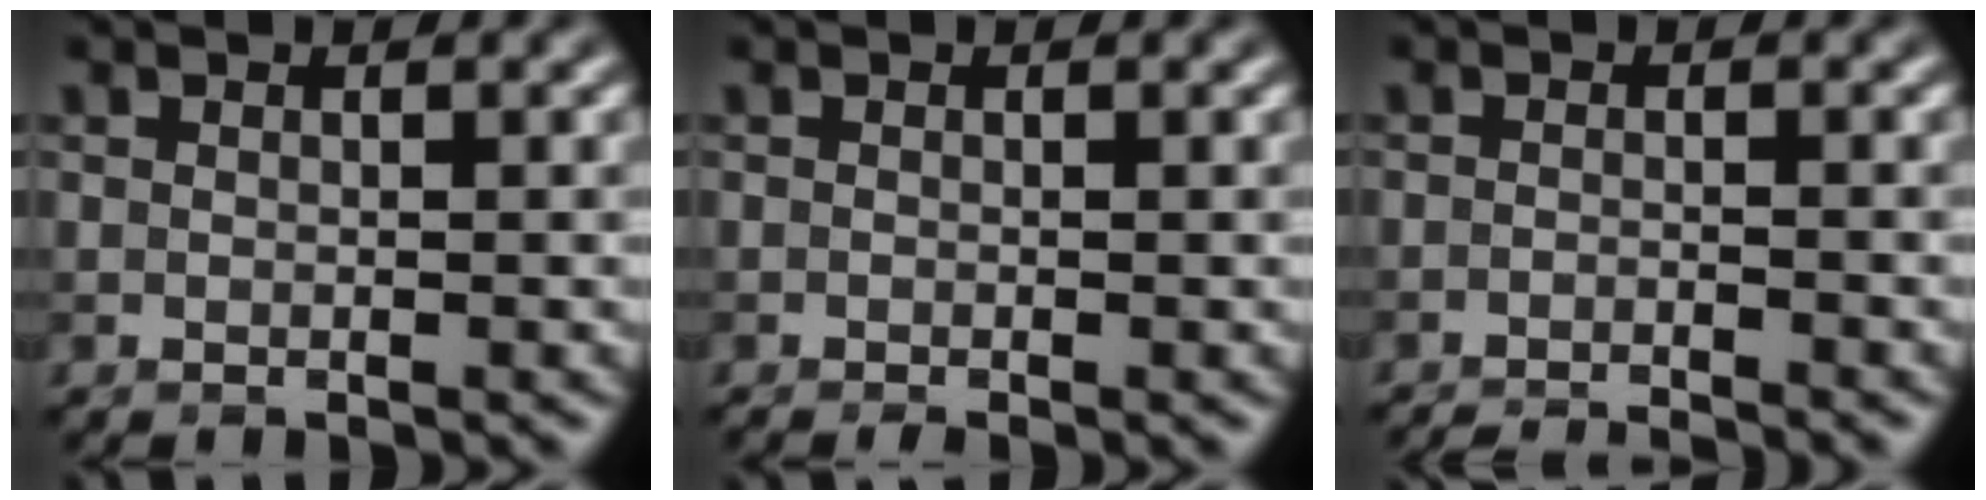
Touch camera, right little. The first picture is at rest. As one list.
[{"total": 0.8, "force": [-0.6, 0.0, 0.5], "torque": [-0.007, -0.004, -0.011]}, {"total": 4.1, "force": [-3.9, 0.4, 1.3], "torque": [-0.016, -0.008, -0.060]}]